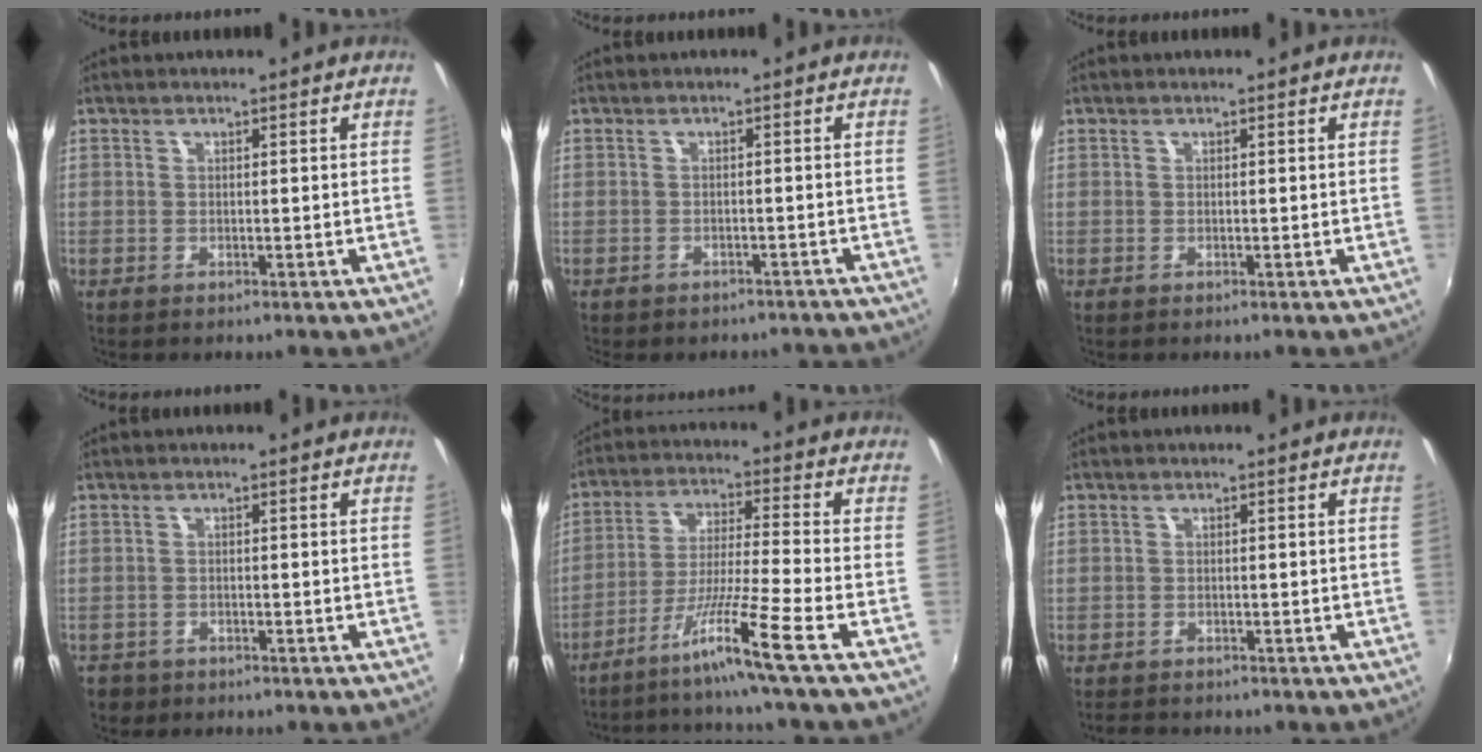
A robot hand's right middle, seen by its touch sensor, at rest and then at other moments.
{"total": 6.9, "force": [-6.1, 2.6, 2.0], "torque": [-0.044, -0.009, -0.068]}
{"total": 0.0}
{"total": 3.1, "force": [-2.1, 2.1, 0.8], "torque": [-0.027, -0.004, -0.033]}
{"total": 9.8, "force": [-6.9, -3.6, 6.0], "torque": [-0.127, -0.006, -0.122]}
{"total": 2.7, "force": [-2.4, 1.3, 0.5], "torque": [-0.017, -0.002, -0.042]}